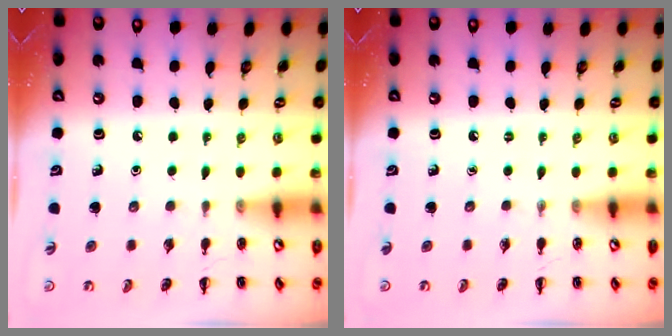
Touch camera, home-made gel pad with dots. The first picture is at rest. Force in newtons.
{"total": 0.0}